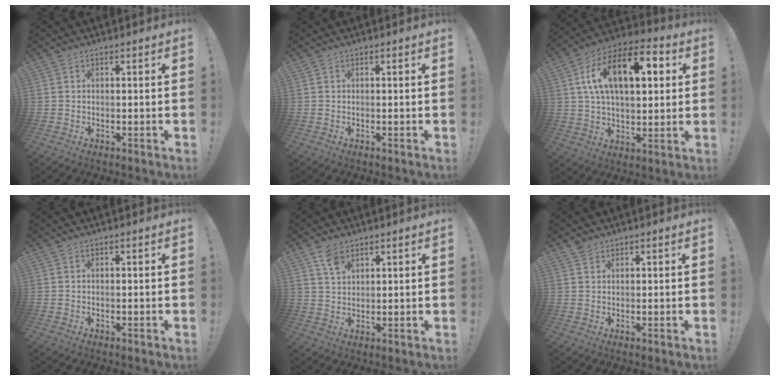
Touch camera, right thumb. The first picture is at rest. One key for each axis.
{"total": 0.0}
{"total": 18.6, "fx": 5.5, "fy": 9.8, "fz": 14.8, "tx": -0.259, "ty": -0.002, "tz": 0.089}
{"total": 0.0}
{"total": 5.1, "fx": 3.4, "fy": 2.6, "fz": 2.6, "tx": -0.044, "ty": -0.017, "tz": 0.062}
{"total": 1.9, "fx": 1.7, "fy": 0.8, "fz": 0.4, "tx": -0.001, "ty": -0.007, "tz": 0.032}